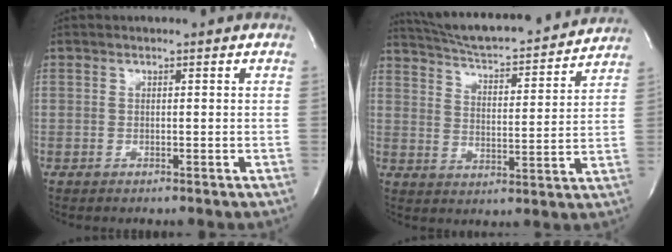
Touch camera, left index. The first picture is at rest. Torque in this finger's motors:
{"motor_torque": [-0.05, -0.09, 0.11, 0.00]}